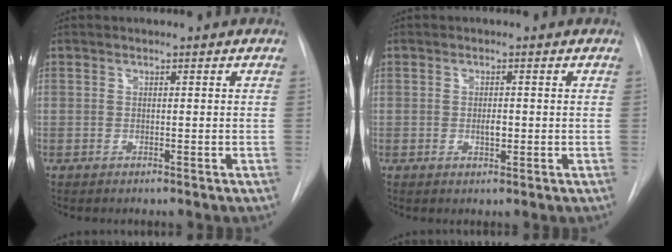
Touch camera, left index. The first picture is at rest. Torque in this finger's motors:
{"motor_torque": [0.47, -0.05, 0.21, 0.05]}